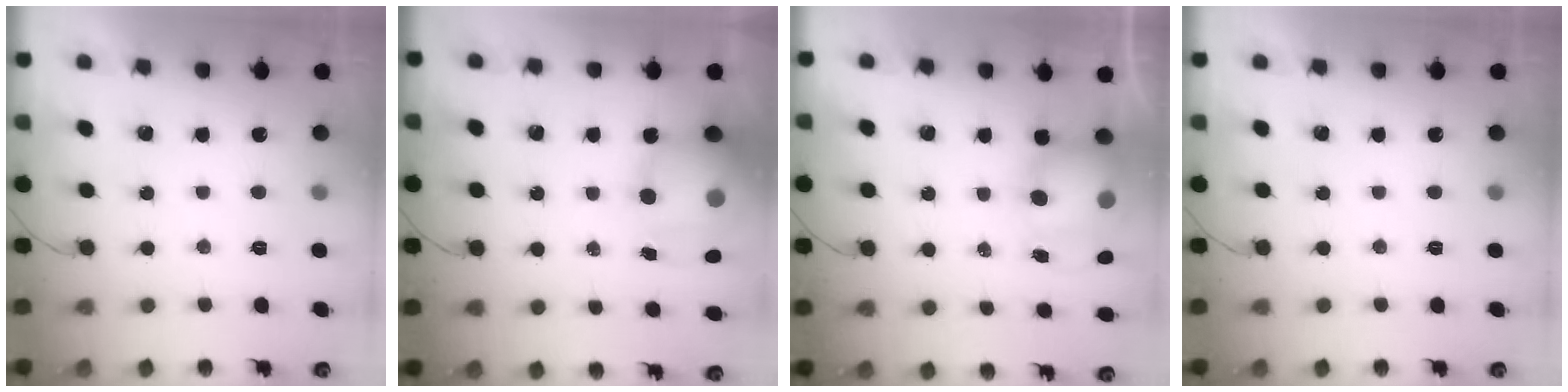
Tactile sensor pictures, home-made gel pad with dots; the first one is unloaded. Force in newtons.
{"total": 14.6, "press": 14.2, "slide": 3.4}
{"total": 10.4, "press": 10.0, "slide": 2.8}
{"total": 0.0}